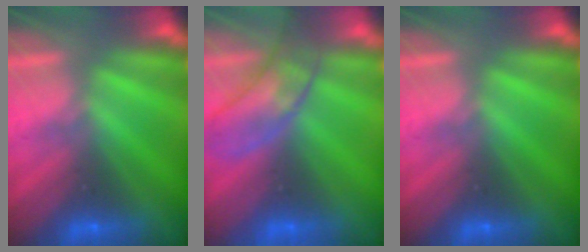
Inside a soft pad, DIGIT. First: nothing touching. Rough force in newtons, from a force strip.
{"total": 2.9}
{"total": 0.0}